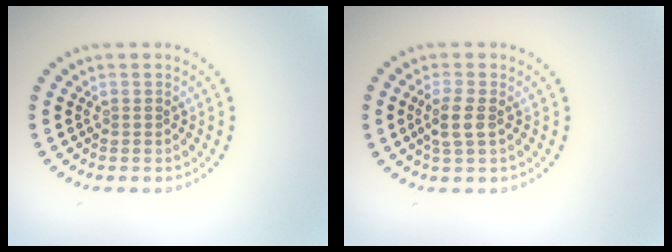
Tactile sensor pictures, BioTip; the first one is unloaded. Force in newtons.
{"total": 2.2, "press": 2.0, "slide": 0.8}